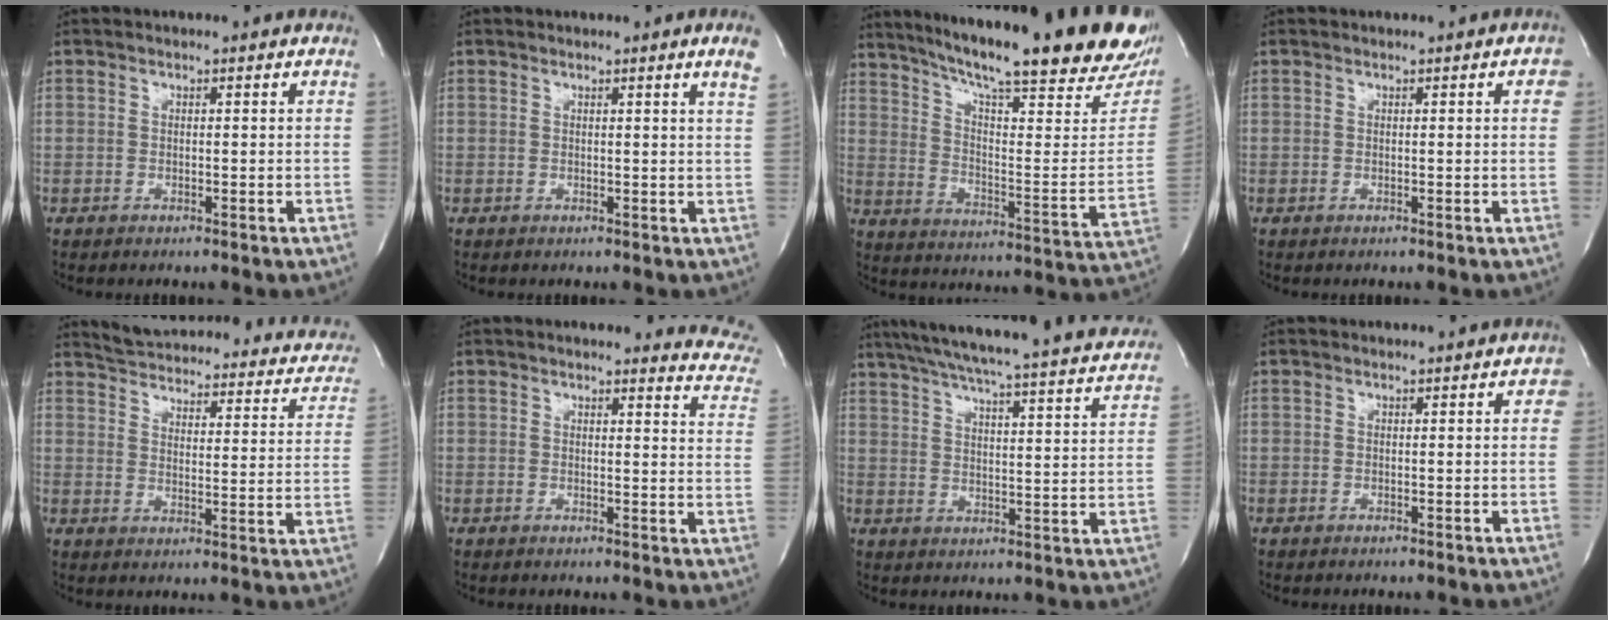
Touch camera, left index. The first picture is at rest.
{"total": 2.4, "force": [1.7, -0.7, 1.5], "torque": [-0.022, -0.013, 0.013]}
{"total": 30.8, "force": [24.5, 3.5, 18.3], "torque": [-0.249, -0.065, 0.319]}
{"total": 1.7, "force": [0.5, 0.4, 1.6], "torque": [-0.008, 0.004, 0.003]}
{"total": 23.4, "force": [20.5, 6.3, 9.3], "torque": [-0.128, -0.027, 0.235]}
{"total": 11.8, "force": [11.2, 2.4, 2.7], "torque": [0.009, -0.058, 0.083]}
{"total": 29.6, "force": [27.0, 1.2, 12.2], "torque": [-0.199, -0.048, 0.338]}
{"total": 1.6, "force": [0.5, 0.6, 1.4], "torque": [-0.005, 0.003, 0.003]}